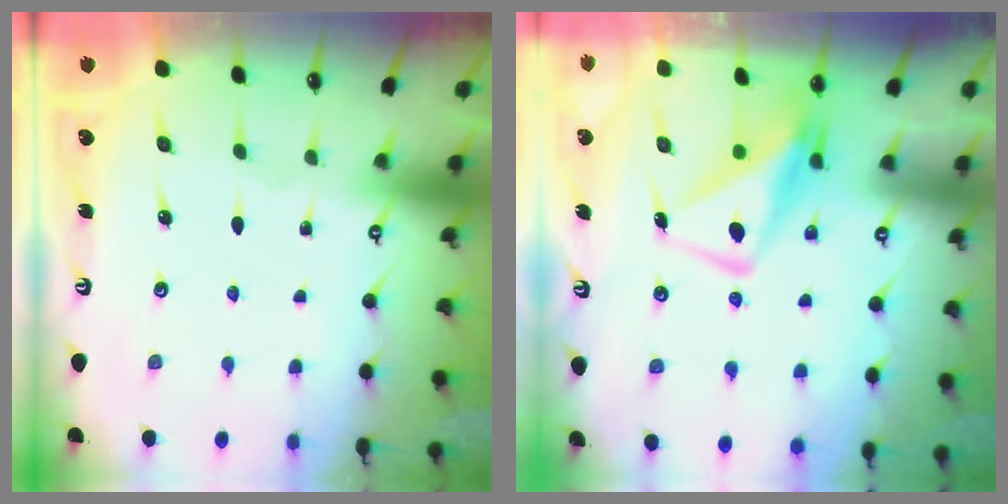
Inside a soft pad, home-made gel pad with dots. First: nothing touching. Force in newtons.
{"total": 10.3, "press": 10.2, "slide": 1.0}